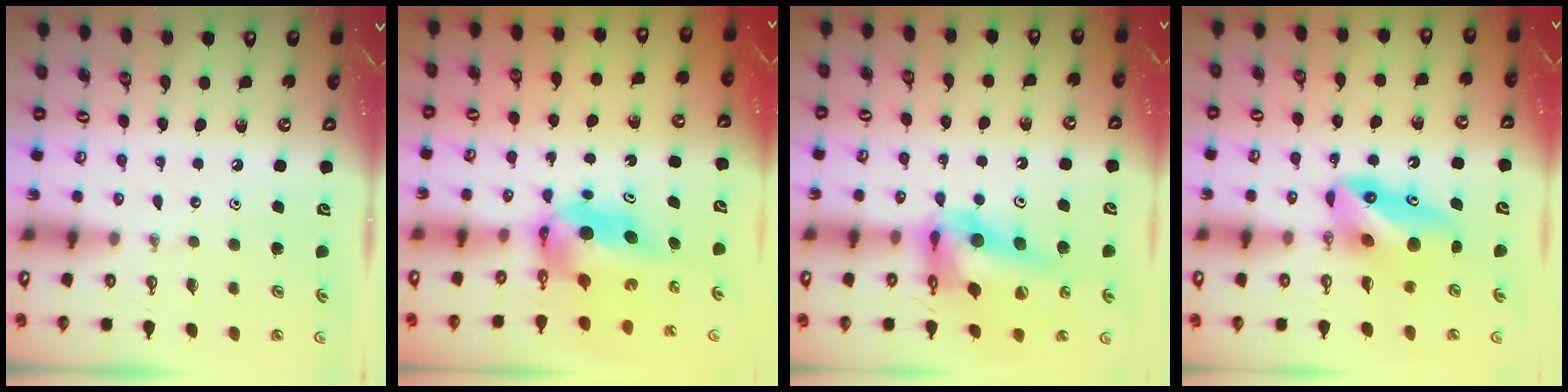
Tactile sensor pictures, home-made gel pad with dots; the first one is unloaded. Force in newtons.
{"total": 5.6, "press": 5.6, "slide": 0.3}
{"total": 18.8, "press": 18.7, "slide": 1.7}
{"total": 9.7, "press": 9.6, "slide": 1.4}